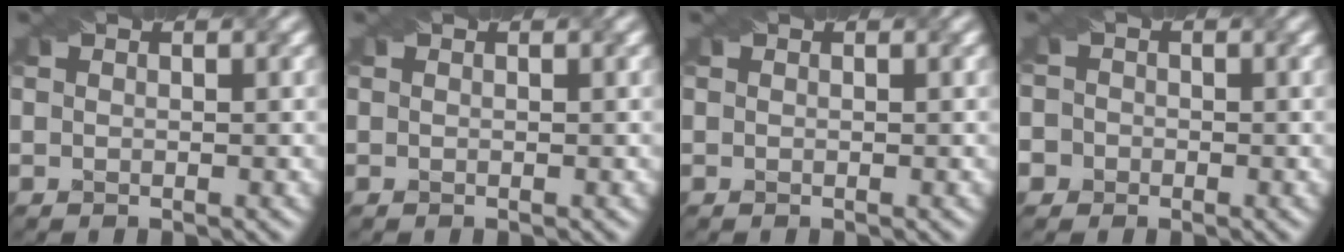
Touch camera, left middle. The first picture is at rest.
{"total": 0.0}
{"total": 0.0}
{"total": 4.2, "force": [-1.4, 3.8, 1.0], "torque": [-0.019, 0.023, -0.049]}